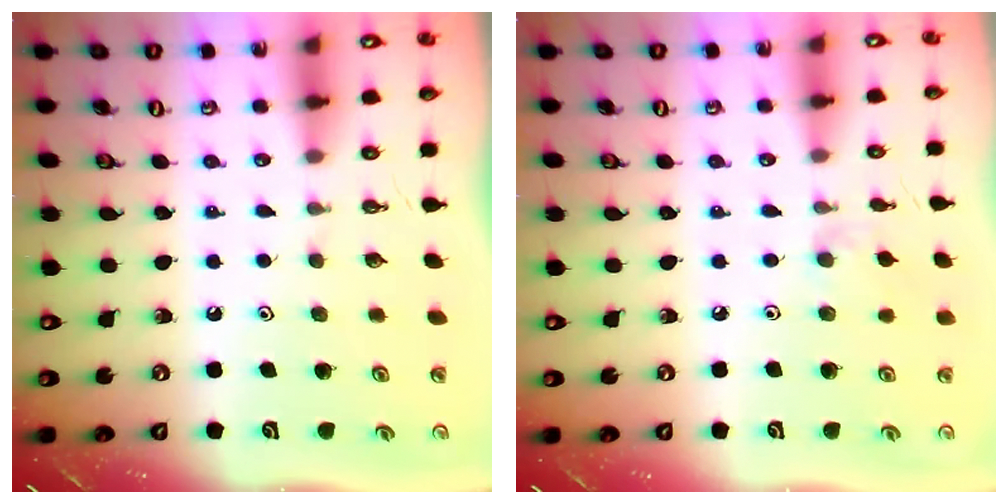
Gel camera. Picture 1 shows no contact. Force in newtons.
{"total": 4.2, "press": 4.1, "slide": 0.7}